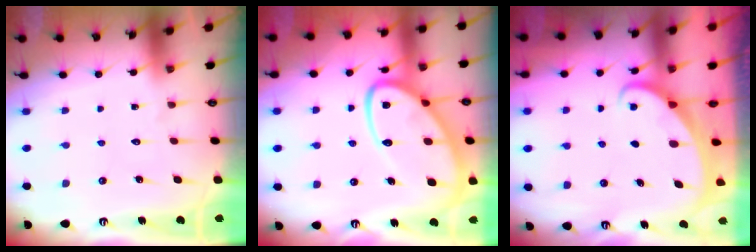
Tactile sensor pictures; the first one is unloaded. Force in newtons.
{"total": 17.1, "press": 17.0, "slide": 1.6}
{"total": 1.6, "press": 1.6, "slide": 0.2}